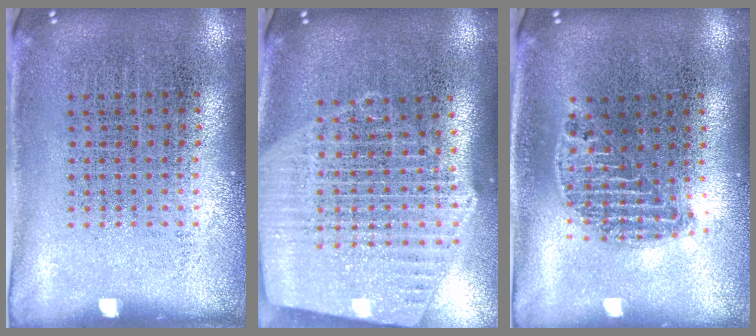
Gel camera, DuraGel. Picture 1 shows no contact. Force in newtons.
{"total": 2.6, "press": 2.2, "slide": 1.4}
{"total": 1.2, "press": 1.0, "slide": 0.6}